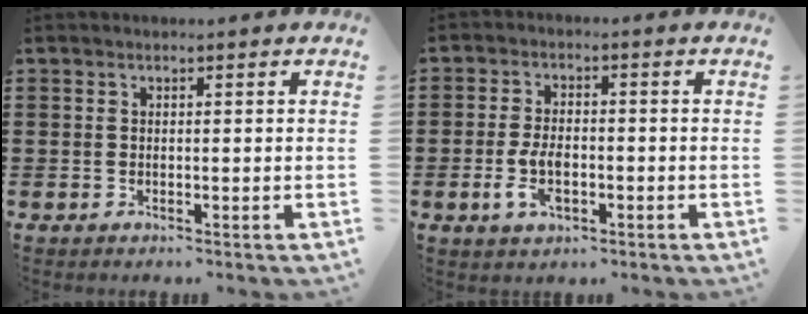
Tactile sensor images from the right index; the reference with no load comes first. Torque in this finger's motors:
{"motor_torque": [2.06, 0.00, 0.70, 0.15]}